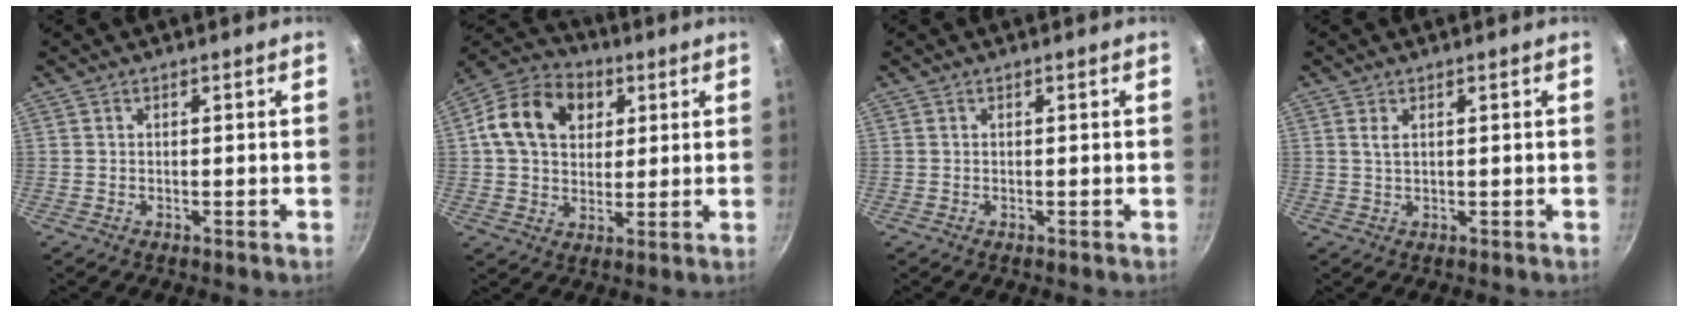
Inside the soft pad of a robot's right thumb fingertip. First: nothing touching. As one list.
[{"total": 15.0, "force": [4.2, 11.4, 8.9], "torque": [-0.138, 0.011, 0.056]}, {"total": 0.0}, {"total": 1.5, "force": [0.6, 0.7, 1.2], "torque": [-0.025, -0.003, 0.014]}]